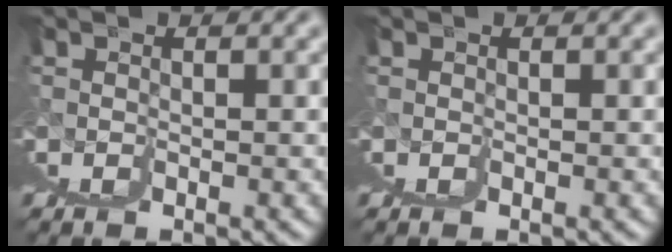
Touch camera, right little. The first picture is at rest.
{"total": 0.0}